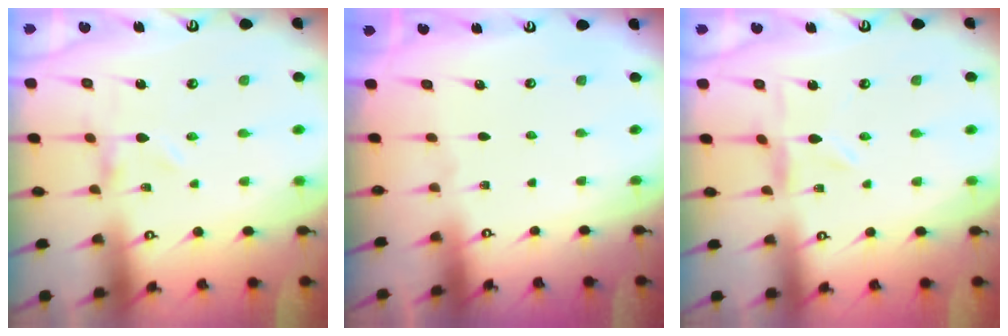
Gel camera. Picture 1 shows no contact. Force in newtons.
{"total": 0.0}
{"total": 0.9, "press": 0.8, "slide": 0.3}